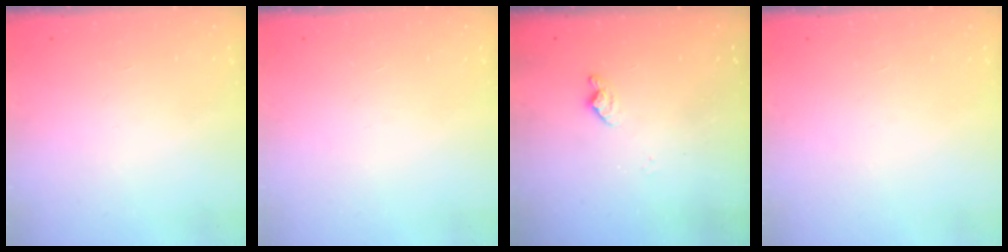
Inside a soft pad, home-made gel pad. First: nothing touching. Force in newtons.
{"total": 0.0}
{"total": 8.6, "press": 8.5, "slide": 0.8}
{"total": 0.0}